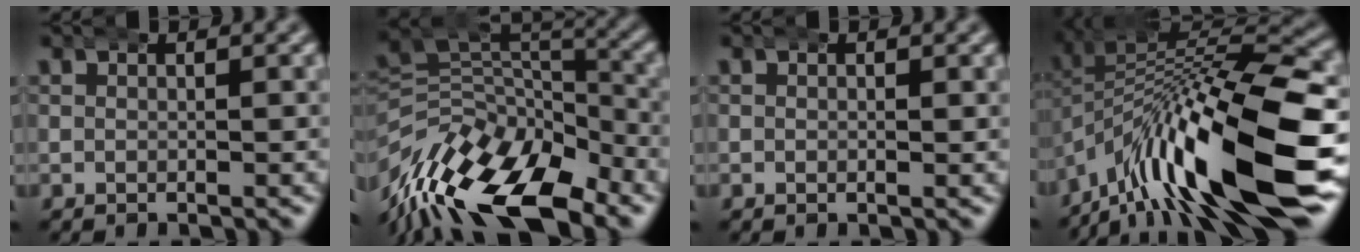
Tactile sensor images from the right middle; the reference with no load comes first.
{"total": 11.1, "force": [-2.9, 7.4, 7.7], "torque": [-0.124, -0.021, -0.048]}
{"total": 0.0}
{"total": 15.8, "force": [-4.4, 8.0, 12.9], "torque": [-0.193, -0.011, -0.063]}